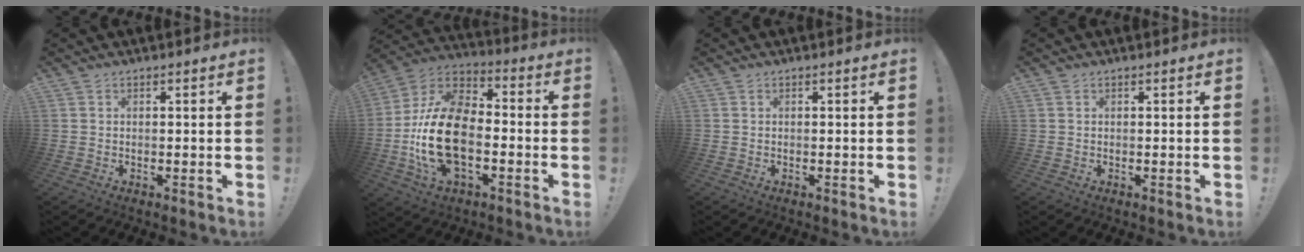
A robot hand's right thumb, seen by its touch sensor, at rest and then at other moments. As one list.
[{"total": 22.1, "force": [-4.6, 13.2, 17.1], "torque": [-0.335, 0.028, -0.068]}, {"total": 0.0}, {"total": 0.0}]